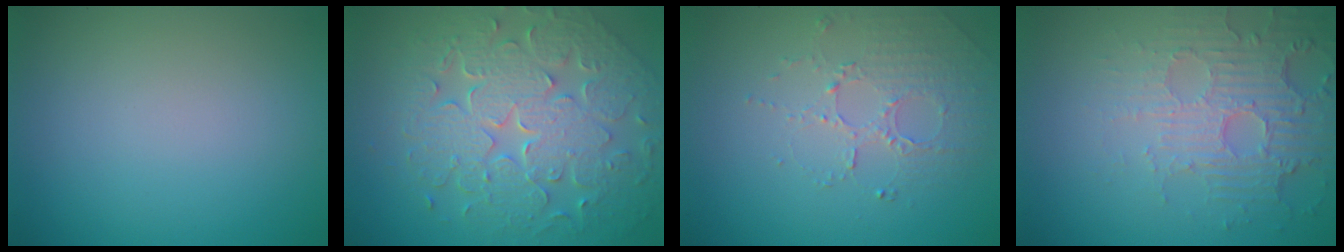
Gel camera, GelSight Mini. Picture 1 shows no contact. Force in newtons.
{"total": 9.3, "press": 6.7, "slide": 6.4}
{"total": 1.9, "press": 1.5, "slide": 1.1}
{"total": 5.5, "press": 3.7, "slide": 4.0}